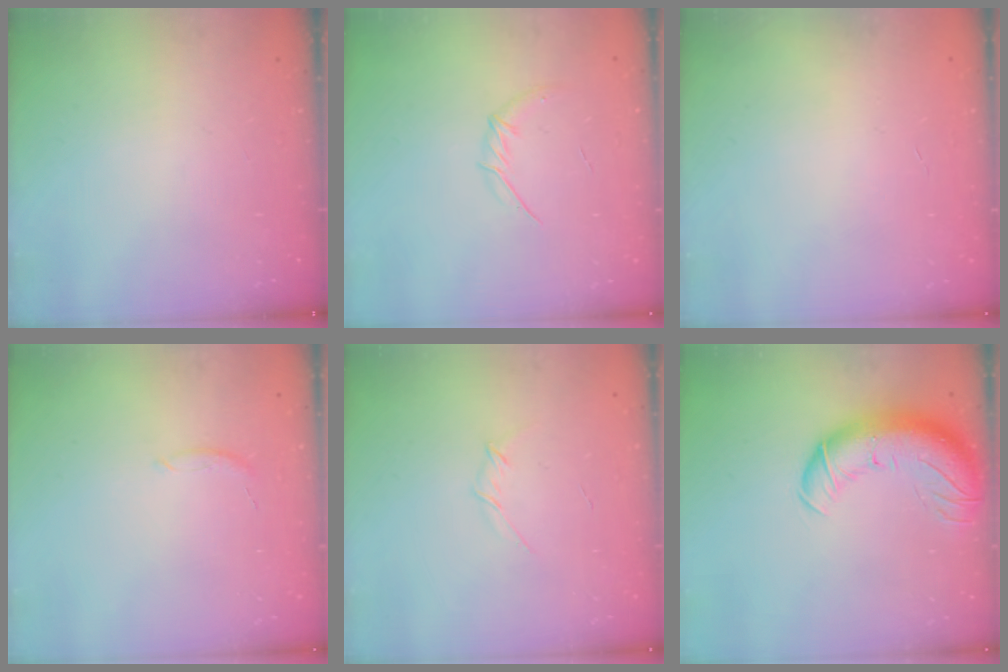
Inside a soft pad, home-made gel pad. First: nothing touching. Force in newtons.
{"total": 5.1, "press": 4.9, "slide": 1.5}
{"total": 0.5, "press": 0.5, "slide": 0.1}
{"total": 4.8, "press": 4.7, "slide": 0.7}
{"total": 2.6, "press": 2.5, "slide": 0.8}
{"total": 15.5, "press": 15.0, "slide": 3.8}